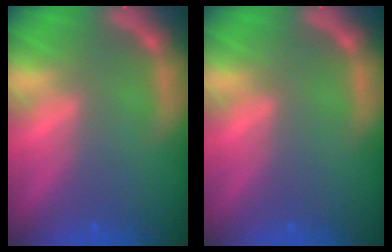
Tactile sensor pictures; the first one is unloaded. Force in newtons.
{"total": 0.0}